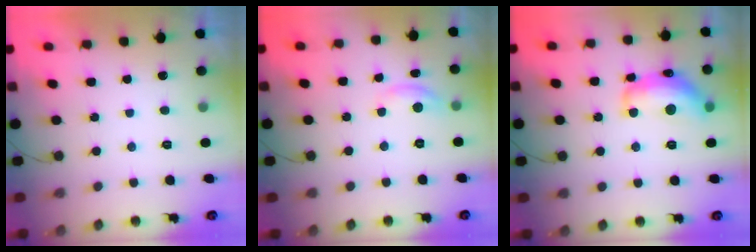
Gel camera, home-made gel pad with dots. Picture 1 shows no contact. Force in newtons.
{"total": 5.5, "press": 5.5, "slide": 0.3}
{"total": 15.9, "press": 15.9, "slide": 1.0}